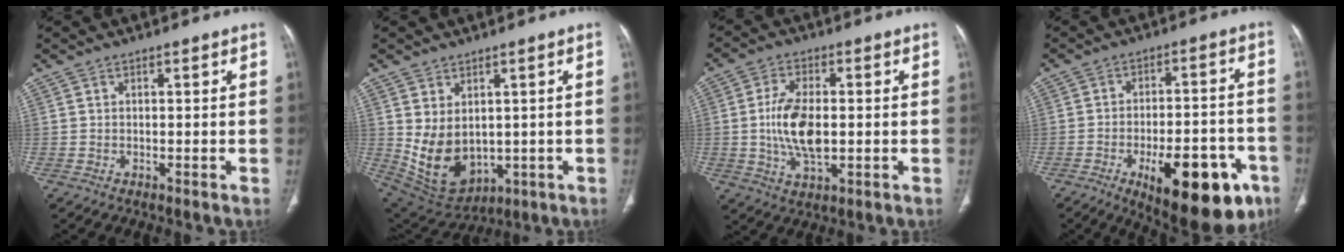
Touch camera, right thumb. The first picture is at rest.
{"total": 11.2, "force": [0.4, 7.9, 8.0], "torque": [-0.128, -0.012, 0.046]}
{"total": 10.3, "force": [-0.4, 5.2, 8.9], "torque": [-0.173, -0.002, -0.005]}
{"total": 21.5, "force": [-10.0, 8.9, 16.8], "torque": [-0.177, 0.044, -0.127]}